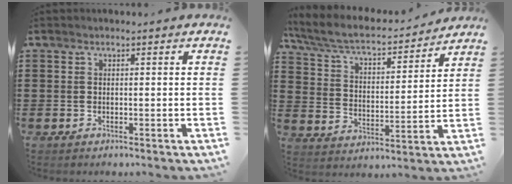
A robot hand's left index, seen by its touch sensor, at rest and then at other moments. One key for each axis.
{"total": 6.1, "fx": 5.2, "fy": 1.2, "fz": 3.0, "tx": -0.081, "ty": -0.033, "tz": 0.083}